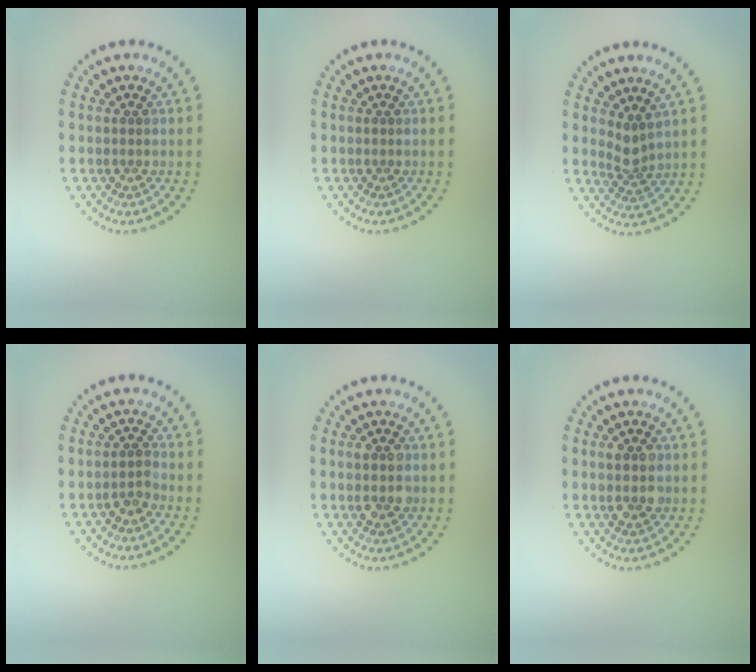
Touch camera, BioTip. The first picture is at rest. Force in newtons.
{"total": 0.0}
{"total": 2.0, "press": 1.4, "slide": 1.4}
{"total": 1.4, "press": 1.0, "slide": 1.0}
{"total": 2.7, "press": 2.7, "slide": 0.2}
{"total": 2.4, "press": 2.4, "slide": 0.3}